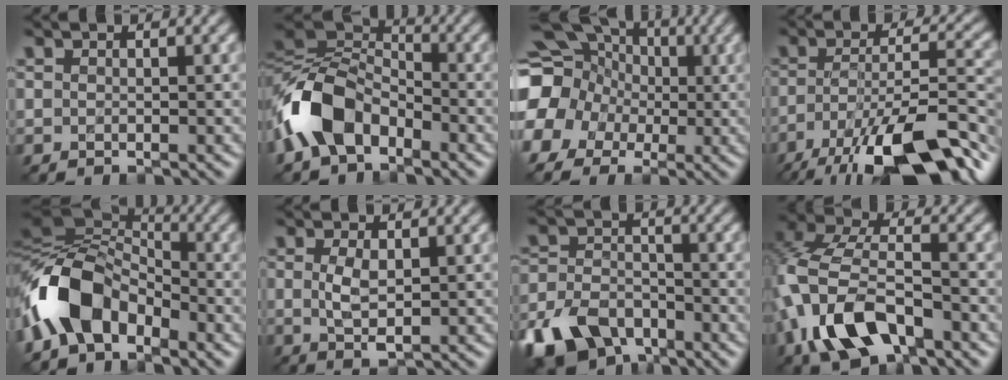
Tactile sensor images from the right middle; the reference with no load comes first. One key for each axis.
{"total": 8.7, "fx": -3.8, "fy": 5.7, "fz": 5.3, "tx": -0.112, "ty": 0.007, "tz": -0.096}
{"total": 16.6, "fx": -0.9, "fy": 15.5, "fz": 6.0, "tx": -0.168, "ty": 0.007, "tz": -0.057}
{"total": 14.0, "fx": -8.8, "fy": 4.4, "fz": 10.0, "tx": -0.187, "ty": -0.006, "tz": -0.145}
{"total": 9.7, "fx": -4.1, "fy": 6.1, "fz": 6.4, "tx": -0.126, "ty": 0.009, "tz": -0.091}
{"total": 2.7, "fx": 0.2, "fy": 1.1, "fz": 2.5, "tx": -0.056, "ty": -0.002, "tz": 0.006}
{"total": 8.1, "fx": -5.6, "fy": 4.5, "fz": 3.7, "tx": -0.078, "ty": -0.011, "tz": -0.113}
{"total": 10.0, "fx": -4.4, "fy": 5.3, "fz": 7.3, "tx": -0.156, "ty": 0.014, "tz": -0.094}